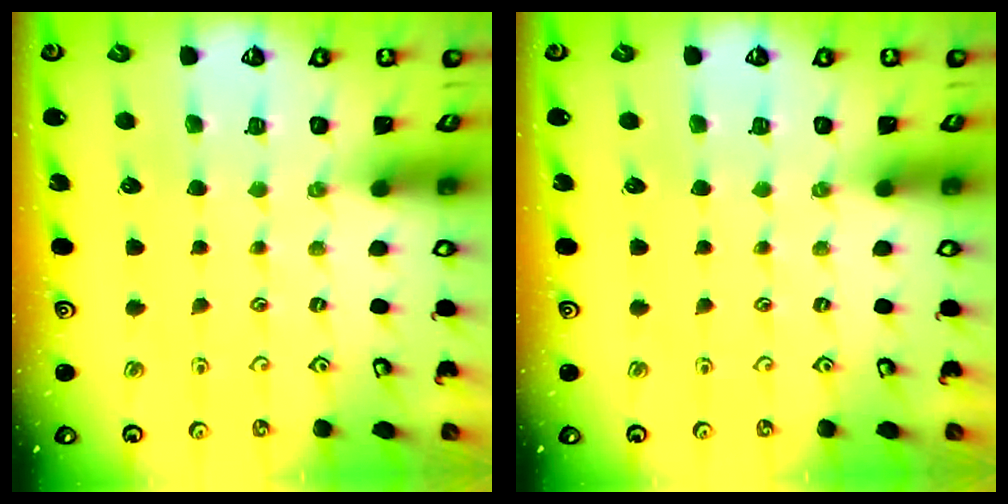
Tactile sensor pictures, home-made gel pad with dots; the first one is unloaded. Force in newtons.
{"total": 0.0}